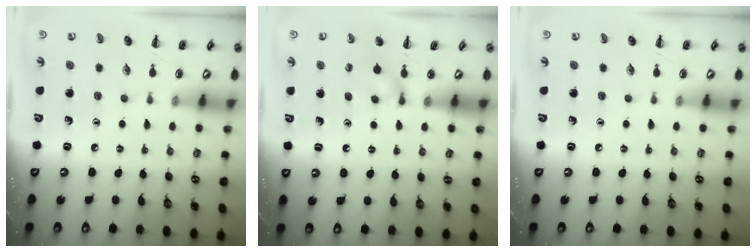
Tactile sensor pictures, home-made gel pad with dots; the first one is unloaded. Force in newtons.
{"total": 4.0, "press": 3.6, "slide": 1.7}
{"total": 0.0}